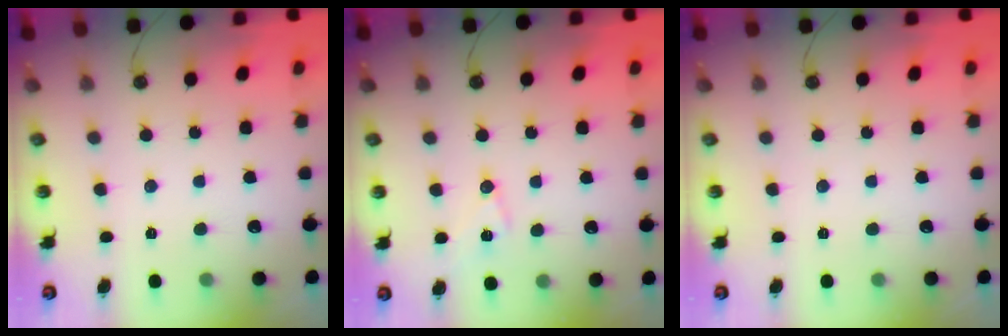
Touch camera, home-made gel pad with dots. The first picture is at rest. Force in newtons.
{"total": 8.8, "press": 8.1, "slide": 3.6}
{"total": 0.0}